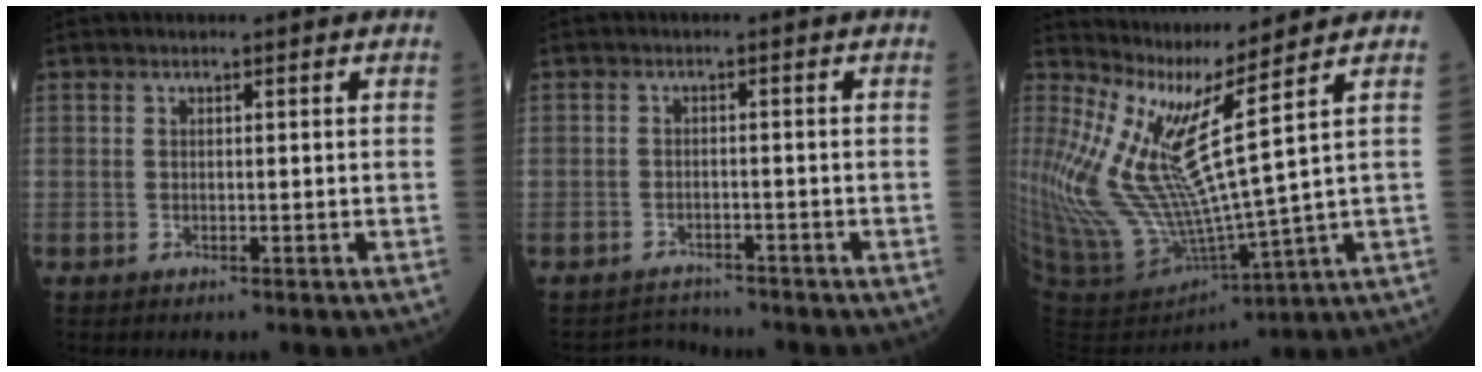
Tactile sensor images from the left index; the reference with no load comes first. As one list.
[{"total": 3.0, "force": [-2.7, 0.1, -1.2], "torque": [0.022, -0.010, -0.043]}, {"total": 11.5, "force": [6.5, -1.8, 9.2], "torque": [-0.196, -0.035, 0.145]}]